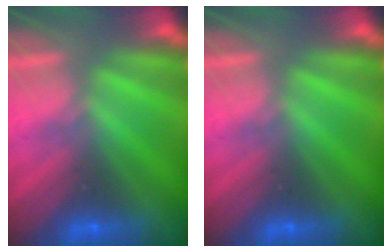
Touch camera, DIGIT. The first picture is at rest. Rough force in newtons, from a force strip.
{"total": 0.0}